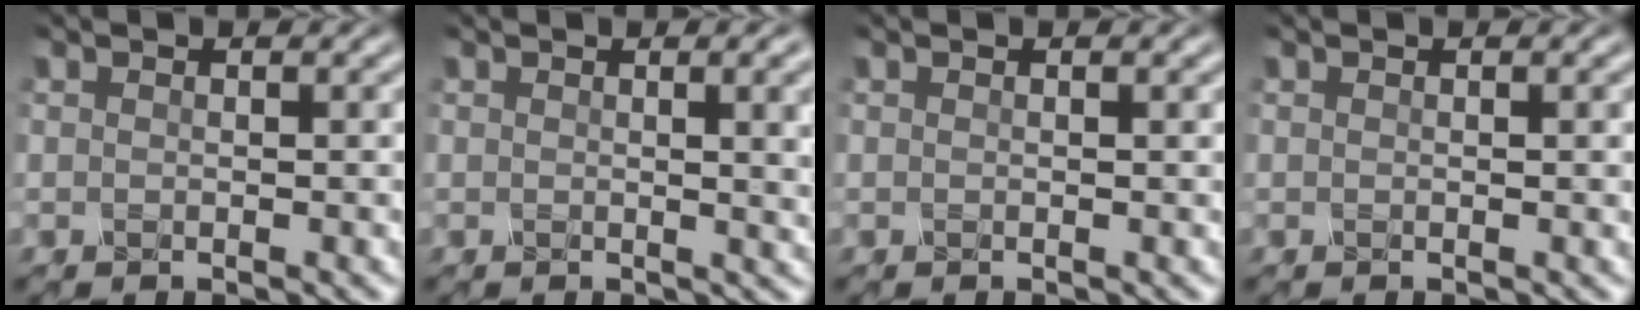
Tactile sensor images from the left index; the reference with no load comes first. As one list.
[{"total": 7.2, "force": [1.8, 3.4, 6.1], "torque": [-0.026, 0.042, 0.008]}, {"total": 0.7, "force": [0.3, 0.4, 0.5], "torque": [0.002, -0.001, -0.004]}, {"total": 1.2, "force": [0.3, 0.5, 1.0], "torque": [-0.003, -0.001, -0.002]}]